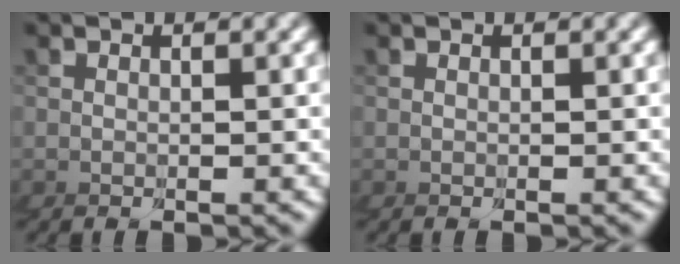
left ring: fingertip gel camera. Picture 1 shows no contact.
{"total": 0.0}